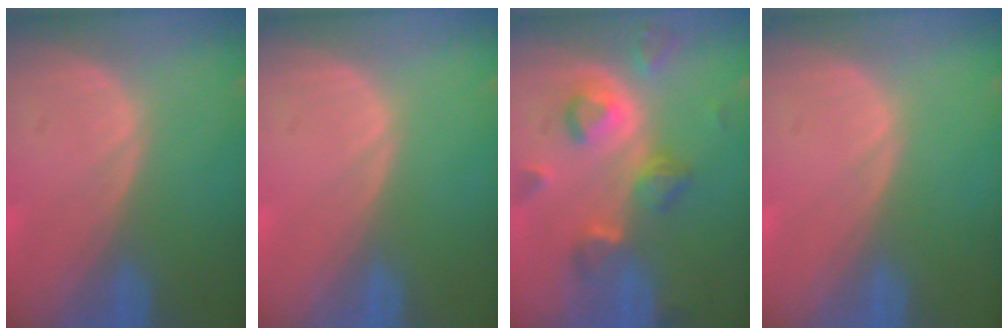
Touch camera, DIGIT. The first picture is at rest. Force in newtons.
{"total": 0.0}
{"total": 7.8, "press": 7.1, "slide": 3.2}
{"total": 0.0}